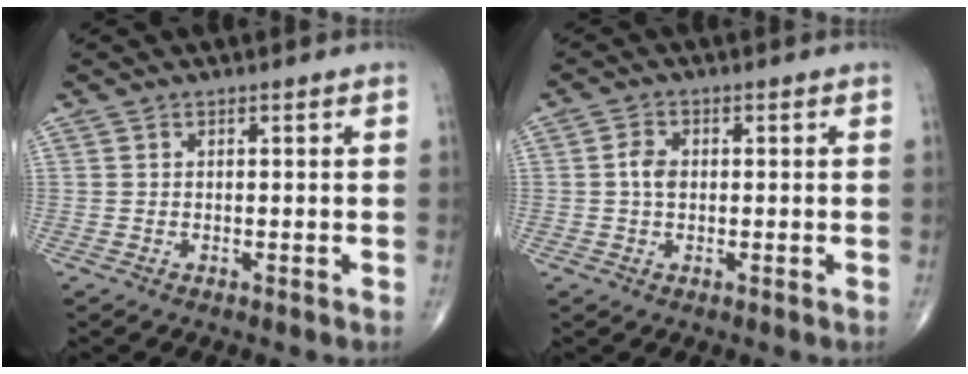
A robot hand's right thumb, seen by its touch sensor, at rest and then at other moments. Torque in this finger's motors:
{"motor_torque": [0.65, 1.26, 0.78, -0.13, 0.00]}